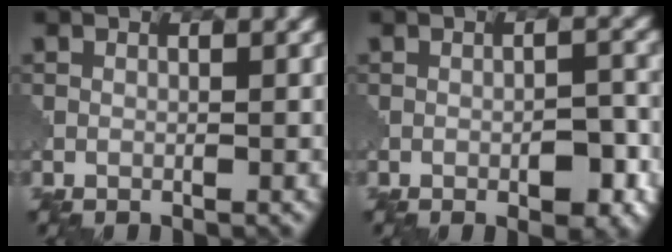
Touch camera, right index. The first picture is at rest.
{"total": 3.3, "force": [-1.4, 1.3, 2.7], "torque": [-0.037, 0.003, -0.020]}